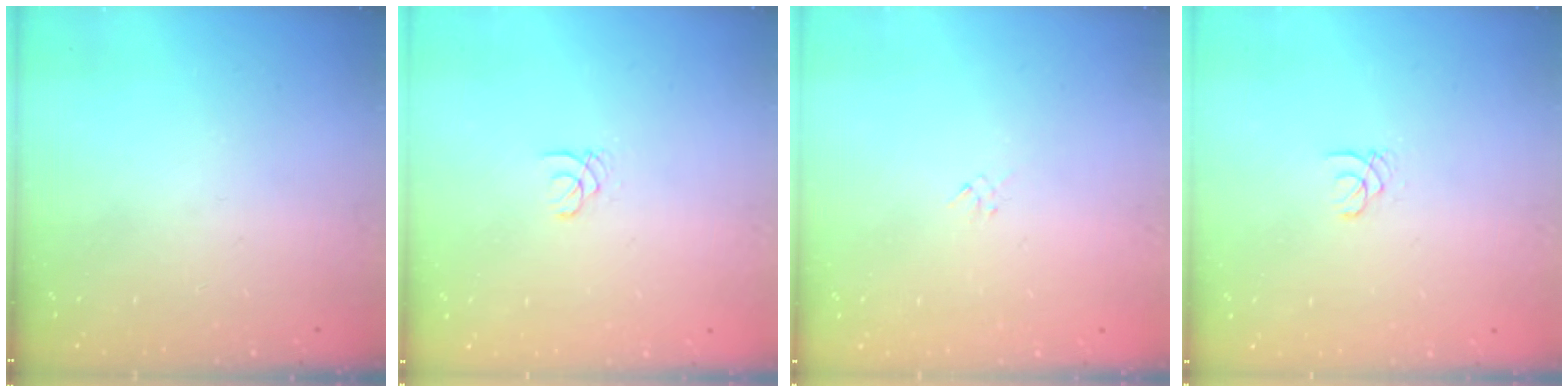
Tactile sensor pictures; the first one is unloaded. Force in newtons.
{"total": 1.0, "press": 1.0, "slide": 0.1}
{"total": 1.3, "press": 1.2, "slide": 0.5}
{"total": 1.0, "press": 1.0, "slide": 0.1}